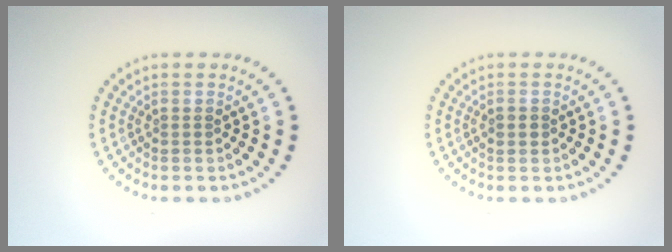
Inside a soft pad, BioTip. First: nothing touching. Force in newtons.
{"total": 1.2, "press": 1.2, "slide": 0.0}